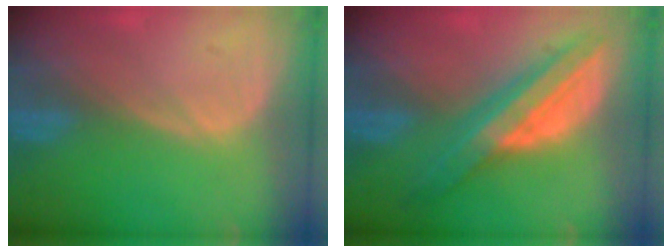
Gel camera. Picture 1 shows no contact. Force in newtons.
{"total": 8.2, "press": 8.2, "slide": 0.6}